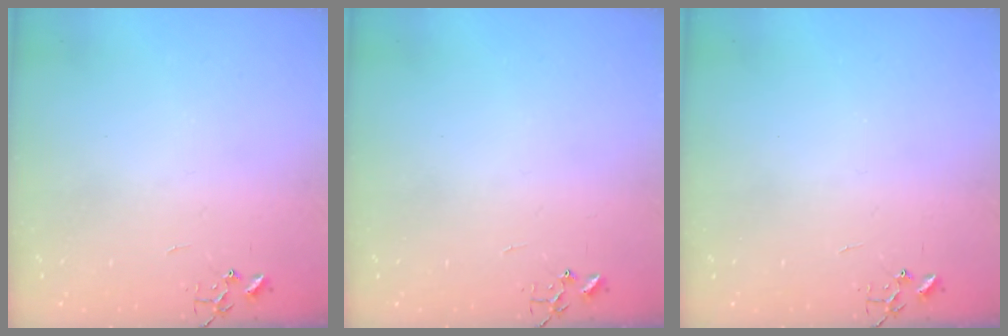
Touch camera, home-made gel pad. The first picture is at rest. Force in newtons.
{"total": 0.0}
{"total": 0.0}